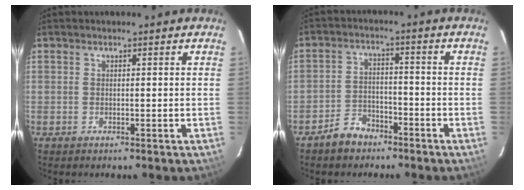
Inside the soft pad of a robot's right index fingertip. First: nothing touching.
{"total": 5.6, "force": [-4.3, 3.3, 1.3], "torque": [-0.042, 0.015, -0.068]}